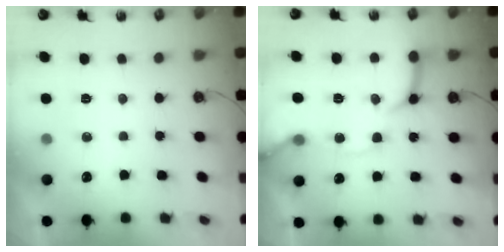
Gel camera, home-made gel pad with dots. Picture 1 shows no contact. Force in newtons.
{"total": 16.6, "press": 16.4, "slide": 2.1}